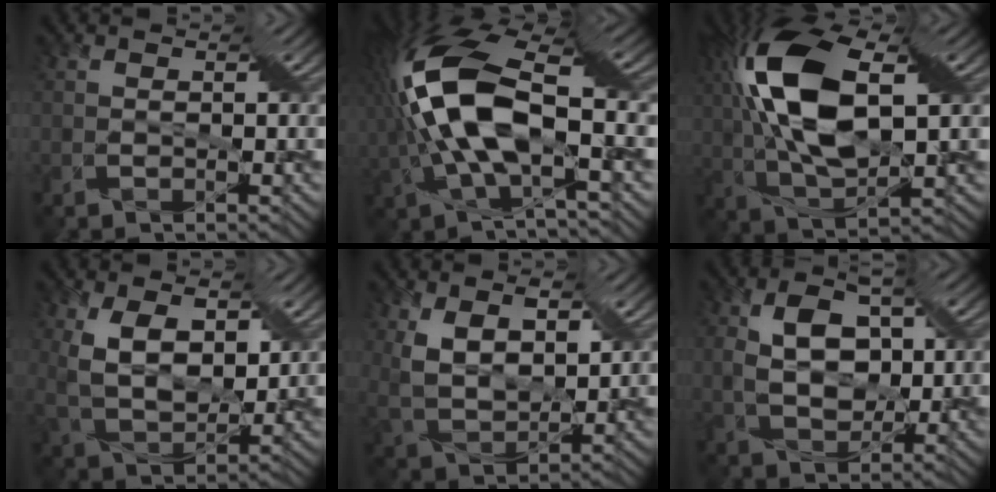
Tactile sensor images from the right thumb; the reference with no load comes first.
{"total": 15.2, "force": [-0.5, 6.6, 13.7], "torque": [-0.331, -0.001, -0.014]}
{"total": 14.7, "force": [3.4, 6.4, 12.8], "torque": [-0.270, 0.020, 0.055]}
{"total": 8.3, "force": [3.0, 4.5, 6.3], "torque": [-0.146, -0.006, 0.058]}
{"total": 7.4, "force": [3.2, 4.0, 5.4], "torque": [-0.125, -0.006, 0.063]}
{"total": 7.4, "force": [1.3, 4.3, 5.9], "torque": [-0.120, 0.006, 0.025]}